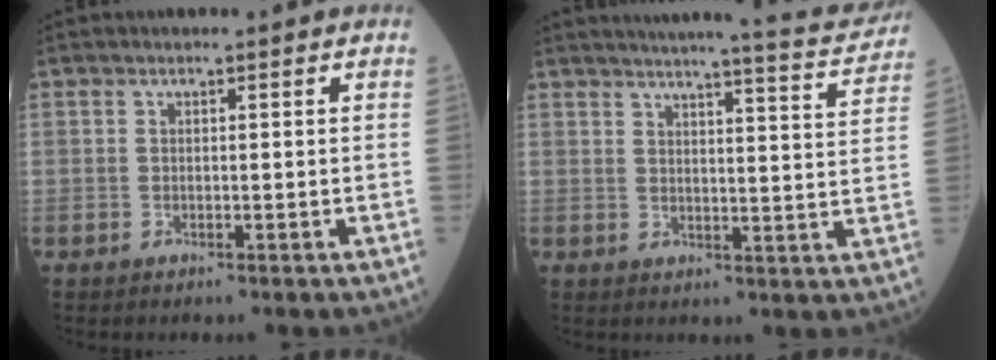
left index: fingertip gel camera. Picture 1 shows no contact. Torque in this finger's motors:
{"motor_torque": [0.29, -0.74, -0.40, 0.01]}